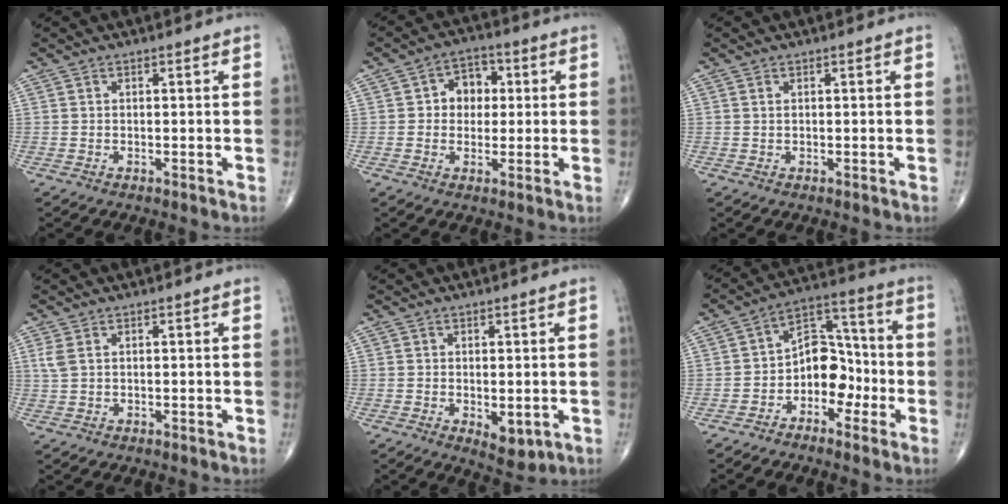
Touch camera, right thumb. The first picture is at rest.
{"total": 6.8, "force": [1.0, 5.4, 4.0], "torque": [-0.021, 0.010, 0.008]}
{"total": 0.6, "force": [0.3, 0.3, 0.5], "torque": [-0.010, 0.001, 0.007]}
{"total": 2.1, "force": [0.8, 1.1, 1.6], "torque": [-0.045, 0.008, 0.023]}
{"total": 4.5, "force": [-0.9, 2.3, 3.7], "torque": [-0.042, -0.009, -0.002]}
{"total": 10.3, "force": [-3.1, 7.1, 6.8], "torque": [-0.066, 0.046, -0.065]}